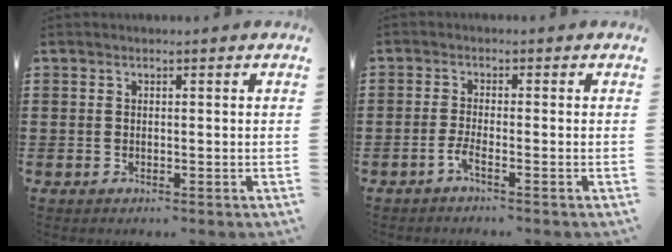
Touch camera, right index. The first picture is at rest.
{"total": 2.2, "force": [-1.5, -0.1, 1.7], "torque": [-0.038, -0.008, -0.030]}